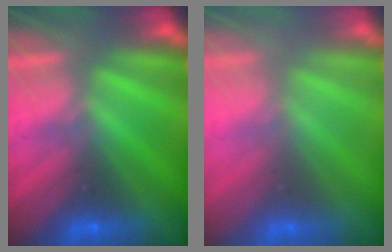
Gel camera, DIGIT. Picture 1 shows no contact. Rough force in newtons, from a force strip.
{"total": 2.7}